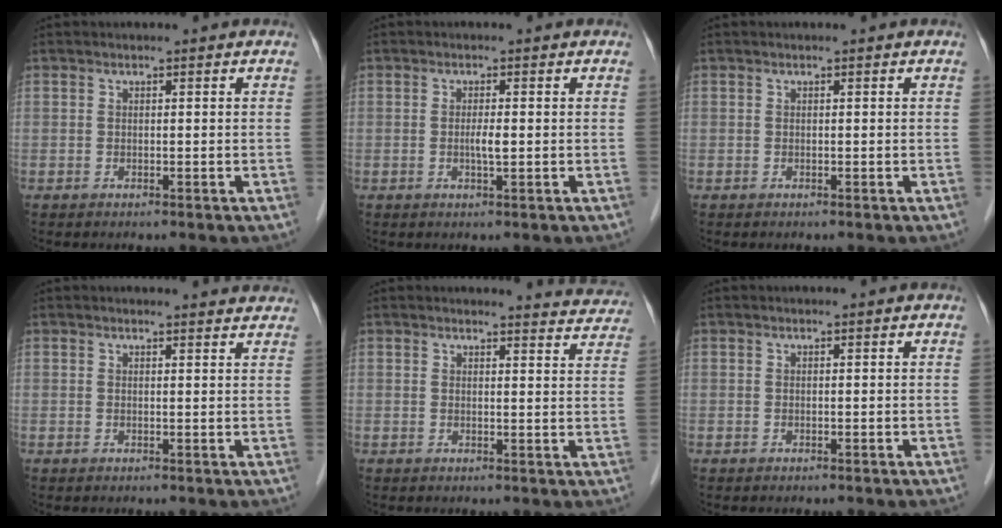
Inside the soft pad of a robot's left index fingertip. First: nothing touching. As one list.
[{"total": 1.7, "force": [-0.1, 0.2, 1.7], "torque": [-0.033, -0.001, -0.002]}, {"total": 0.0}, {"total": 3.9, "force": [3.8, 0.5, 0.4], "torque": [-0.007, -0.004, 0.029]}, {"total": 6.2, "force": [6.2, 0.7, -0.2], "torque": [0.009, -0.025, 0.048]}, {"total": 0.0}]